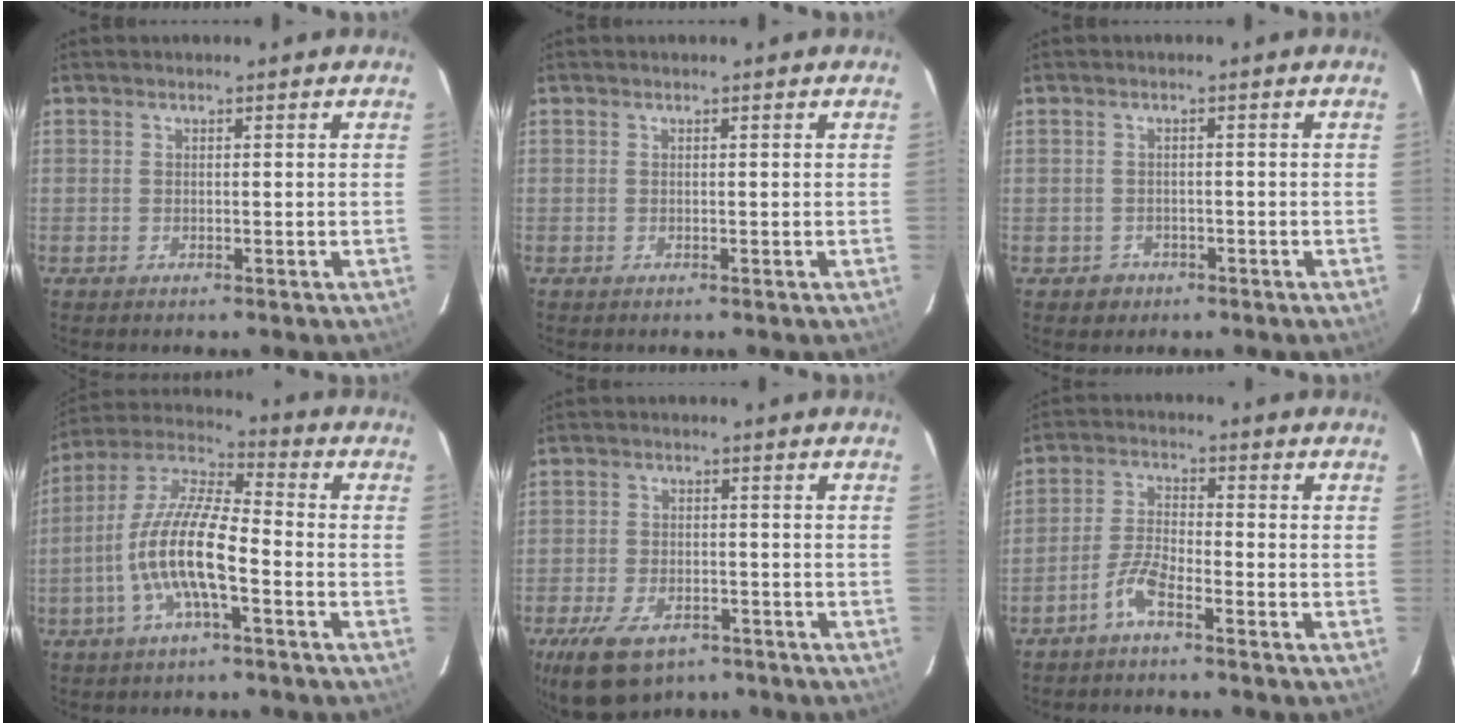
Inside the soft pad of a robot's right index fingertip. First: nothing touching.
{"total": 0.0}
{"total": 2.9, "force": [-1.3, 2.6, 0.2], "torque": [-0.011, 0.005, -0.016]}
{"total": 13.5, "force": [-4.4, 3.2, 12.4], "torque": [-0.248, 0.002, -0.090]}
{"total": 12.0, "force": [-7.7, 6.3, 6.6], "torque": [-0.155, -0.017, -0.128]}
{"total": 4.7, "force": [-3.5, 0.8, 3.1], "torque": [-0.073, 0.011, -0.073]}